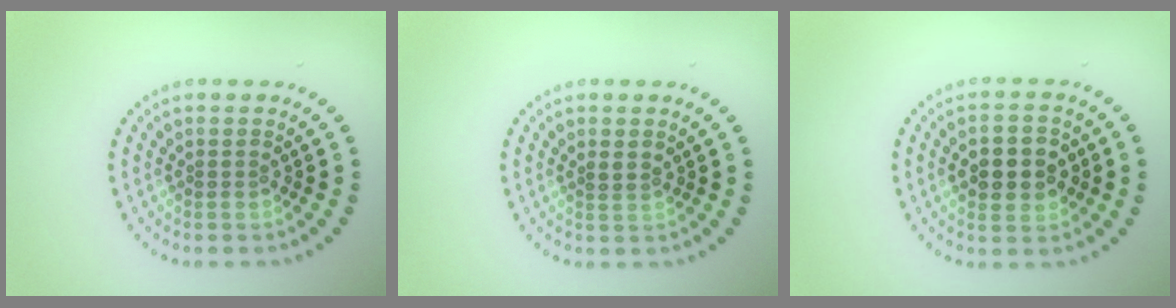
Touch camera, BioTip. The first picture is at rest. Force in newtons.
{"total": 0.6, "press": 0.4, "slide": 0.4}
{"total": 3.6, "press": 3.6, "slide": 0.3}